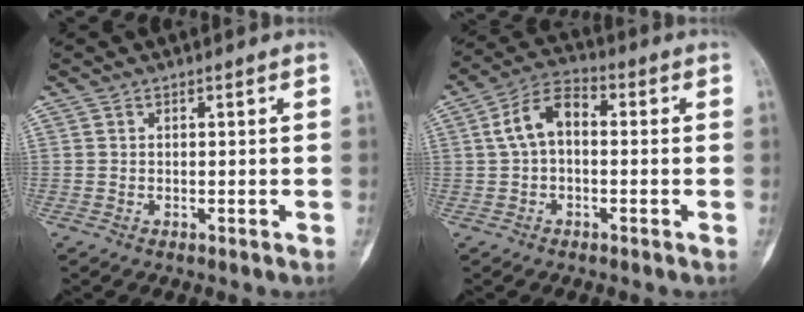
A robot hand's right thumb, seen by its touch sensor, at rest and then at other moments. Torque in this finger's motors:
{"motor_torque": [-0.12, 1.19, 0.42, -0.35, 0.09]}